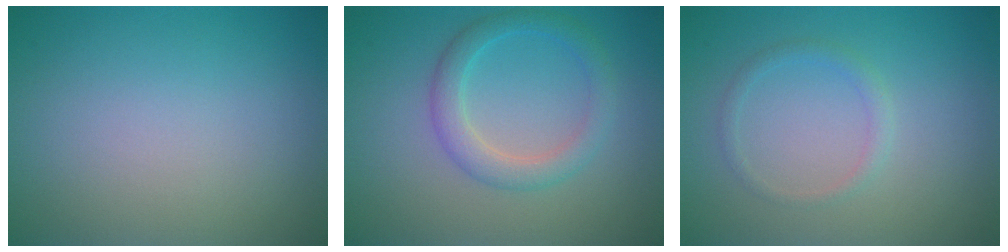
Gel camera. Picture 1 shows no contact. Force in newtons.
{"total": 3.0, "press": 3.0, "slide": 0.1}
{"total": 1.3, "press": 1.3, "slide": 0.2}